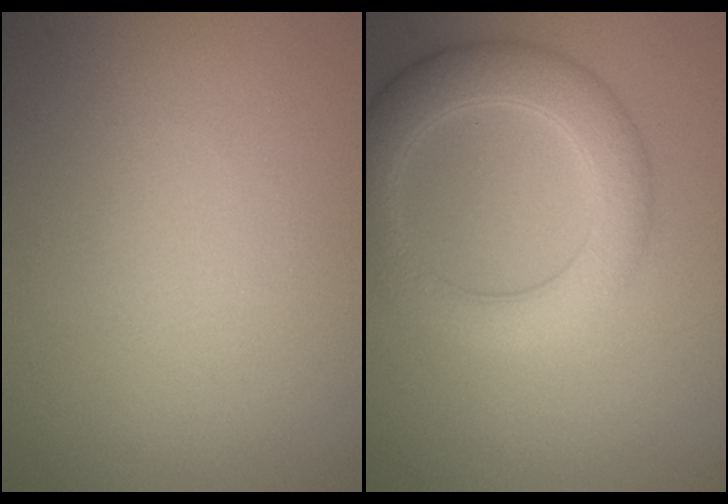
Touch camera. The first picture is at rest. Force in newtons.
{"total": 5.1, "press": 5.1, "slide": 0.3}